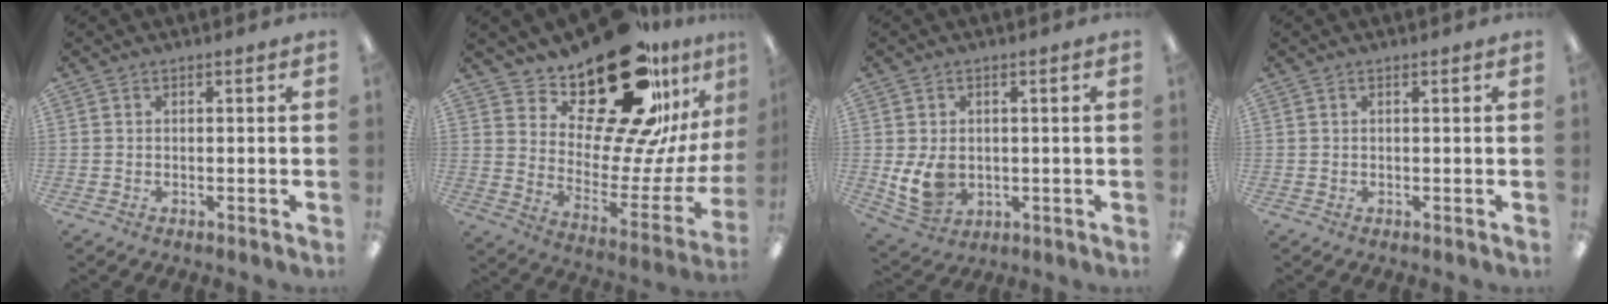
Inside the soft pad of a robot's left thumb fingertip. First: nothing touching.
{"total": 28.1, "force": [19.7, 10.8, 16.8], "torque": [-0.256, -0.131, 0.339]}
{"total": 7.6, "force": [0.1, 6.0, 4.7], "torque": [-0.086, -0.001, 0.003]}
{"total": 0.0}